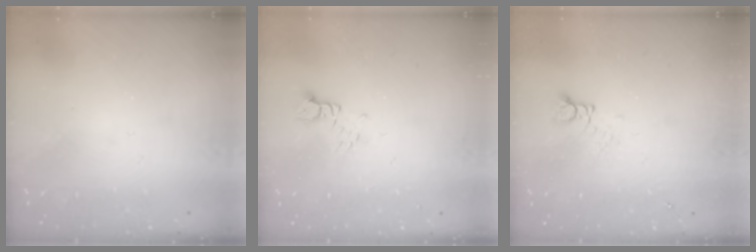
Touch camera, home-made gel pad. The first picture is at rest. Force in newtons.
{"total": 2.1, "press": 2.1, "slide": 0.3}
{"total": 2.5, "press": 2.5, "slide": 0.2}